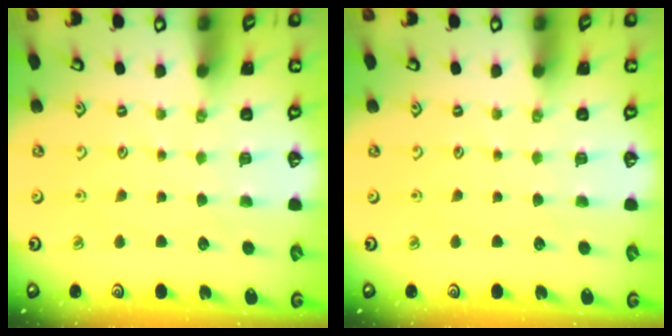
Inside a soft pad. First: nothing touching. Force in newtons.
{"total": 0.0}